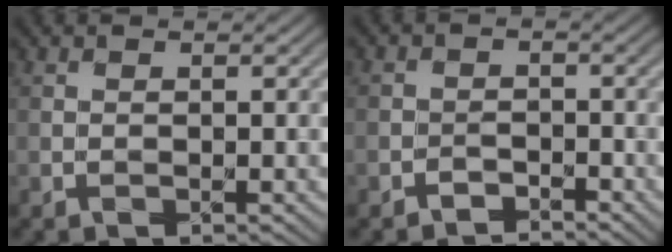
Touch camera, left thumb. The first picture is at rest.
{"total": 3.4, "force": [-1.8, 2.6, -1.2], "torque": [0.049, 0.007, -0.059]}